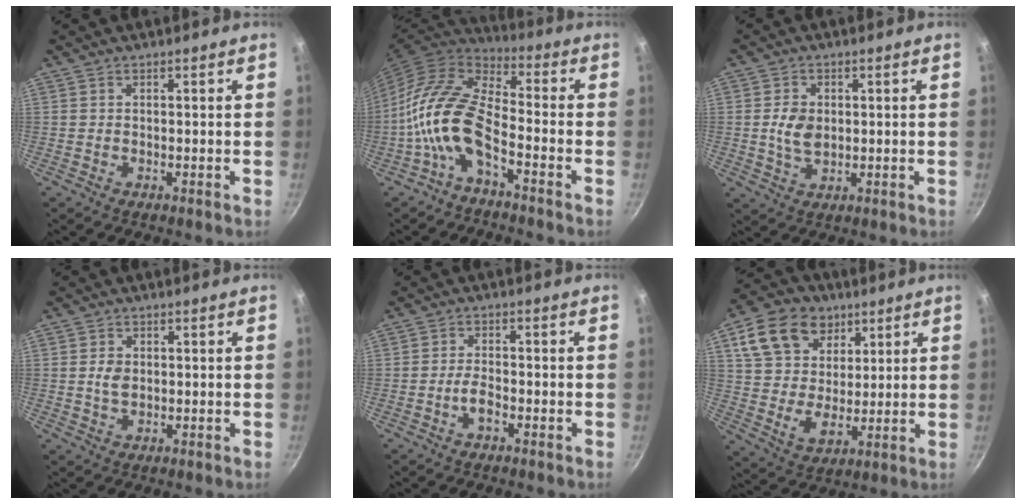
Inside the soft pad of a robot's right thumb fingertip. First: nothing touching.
{"total": 13.3, "force": [-5.1, 6.4, 10.5], "torque": [-0.200, 0.049, -0.116]}
{"total": 5.6, "force": [0.4, 3.9, 4.0], "torque": [-0.065, -0.005, 0.009]}
{"total": 3.2, "force": [0.3, 2.3, 2.2], "torque": [-0.033, 0.000, 0.006]}
{"total": 3.1, "force": [-1.5, 1.4, 2.3], "torque": [-0.043, 0.016, -0.031]}
{"total": 18.0, "force": [8.0, 13.3, 9.1], "torque": [-0.138, -0.013, 0.145]}